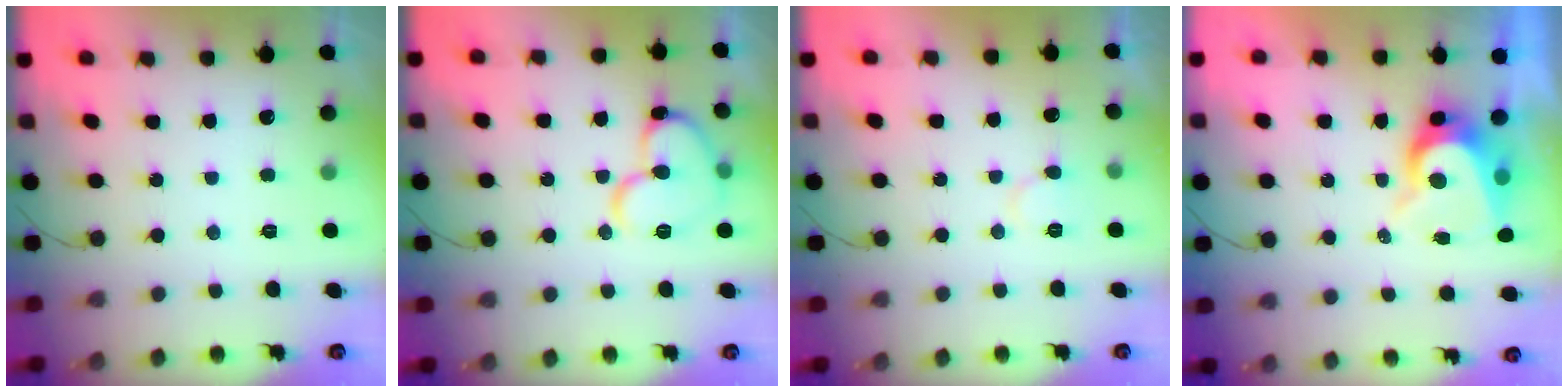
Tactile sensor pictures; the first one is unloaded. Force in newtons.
{"total": 13.3, "press": 13.1, "slide": 2.1}
{"total": 6.5, "press": 6.5, "slide": 0.7}
{"total": 8.6, "press": 8.5, "slide": 1.0}